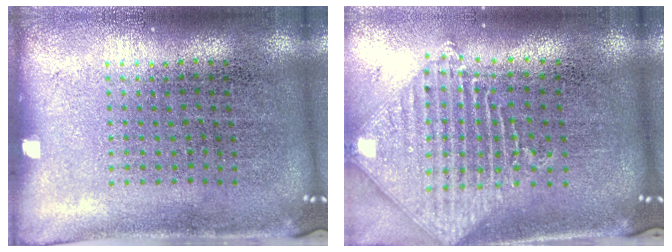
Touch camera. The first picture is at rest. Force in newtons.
{"total": 1.9, "press": 1.6, "slide": 1.1}